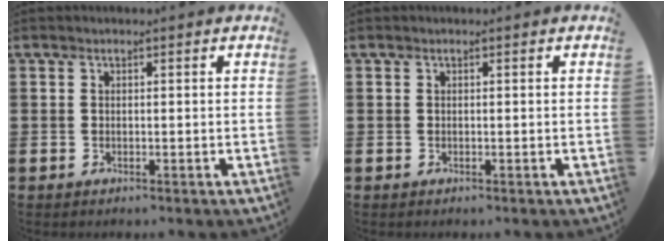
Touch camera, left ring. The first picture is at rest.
{"total": 0.0}